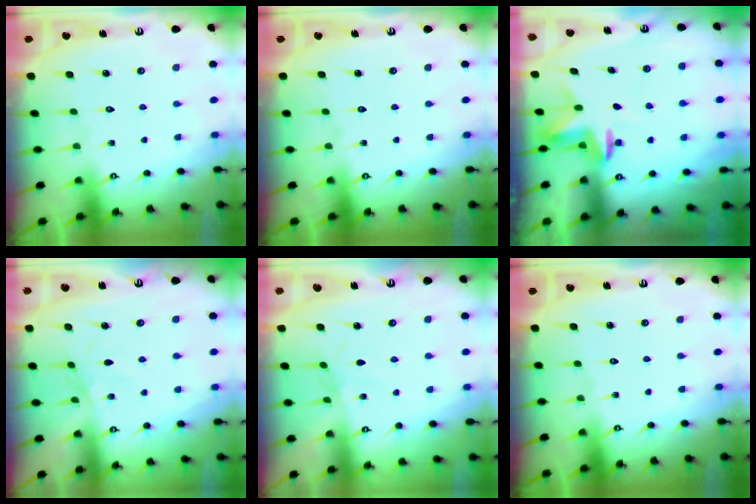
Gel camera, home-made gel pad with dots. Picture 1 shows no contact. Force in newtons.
{"total": 0.0}
{"total": 3.4, "press": 3.4, "slide": 0.2}
{"total": 2.2, "press": 2.1, "slide": 0.5}
{"total": 1.6, "press": 1.6, "slide": 0.3}
{"total": 0.0}